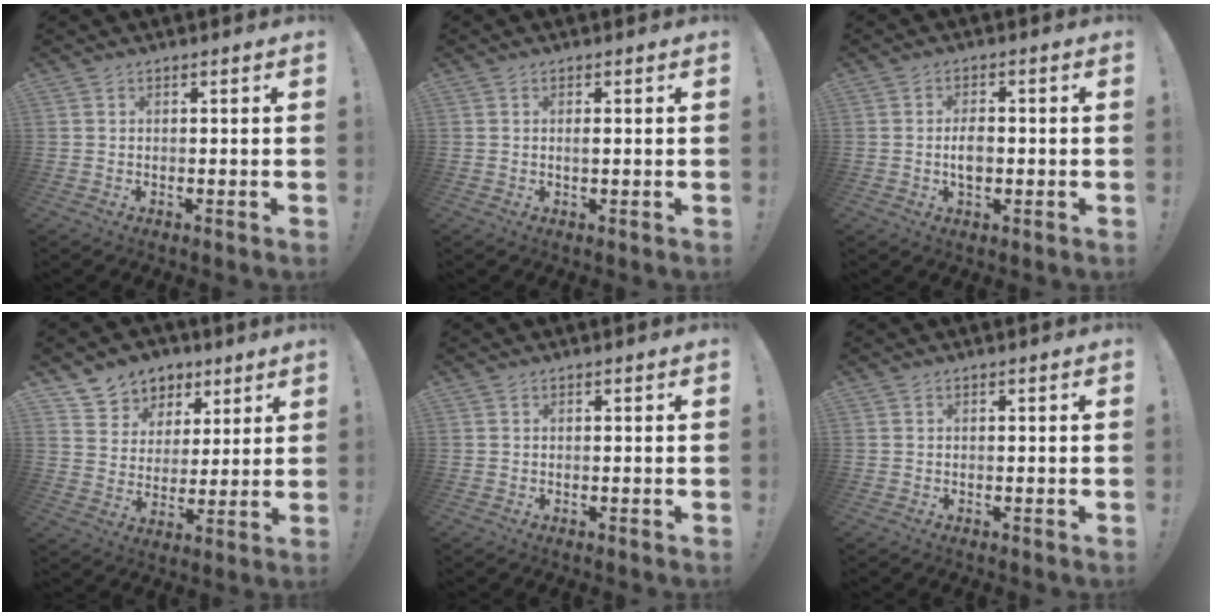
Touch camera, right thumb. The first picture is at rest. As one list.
[{"total": 1.0, "force": [0.0, 0.2, 1.0], "torque": [-0.013, -0.002, -0.001]}, {"total": 4.2, "force": [-0.8, 2.4, 3.4], "torque": [-0.064, 0.000, -0.020]}, {"total": 8.5, "force": [4.7, 6.9, 1.3], "torque": [-0.020, -0.037, 0.097]}, {"total": 0.0}, {"total": 0.0}]